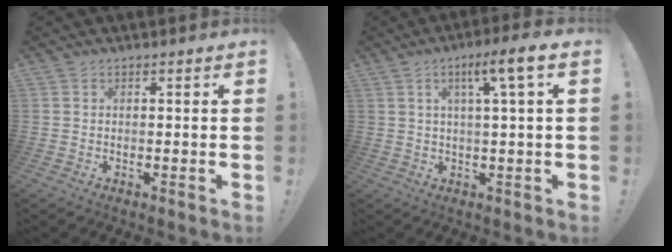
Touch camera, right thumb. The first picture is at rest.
{"total": 7.8, "force": [2.6, 0.2, 7.4], "torque": [-0.110, -0.007, 0.034]}